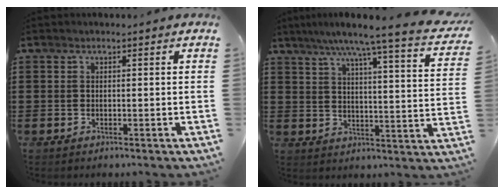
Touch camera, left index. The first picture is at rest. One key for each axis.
{"total": 7.1, "fx": 5.8, "fy": -0.7, "fz": 4.1, "tx": -0.095, "ty": -0.041, "tz": 0.090}